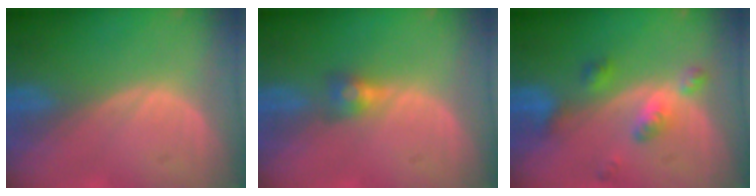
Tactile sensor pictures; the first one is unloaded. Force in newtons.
{"total": 2.8, "press": 2.5, "slide": 1.3}
{"total": 5.8, "press": 5.0, "slide": 2.8}